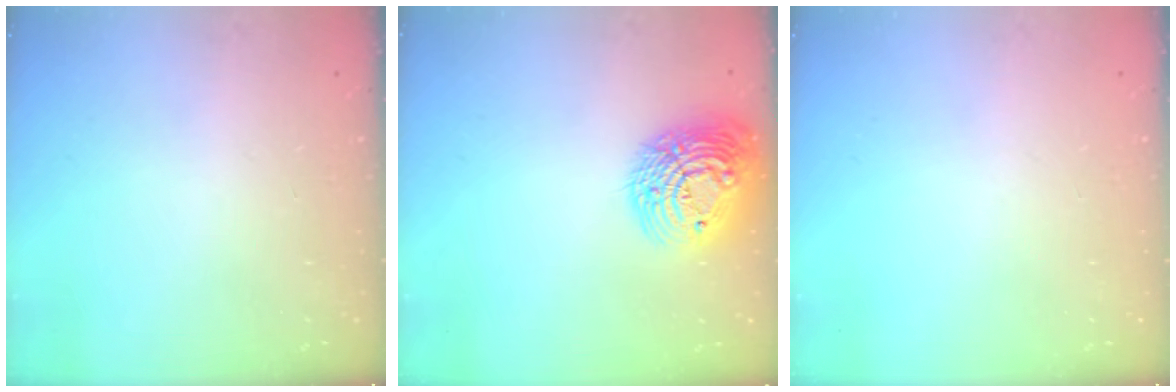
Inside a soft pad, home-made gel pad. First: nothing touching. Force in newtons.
{"total": 17.3, "press": 17.3, "slide": 1.1}
{"total": 0.0}